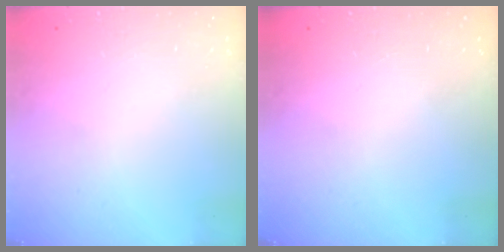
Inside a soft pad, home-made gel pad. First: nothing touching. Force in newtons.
{"total": 0.0}